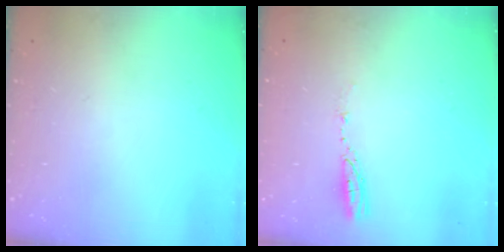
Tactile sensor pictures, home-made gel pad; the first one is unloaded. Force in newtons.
{"total": 3.5, "press": 3.5, "slide": 0.1}